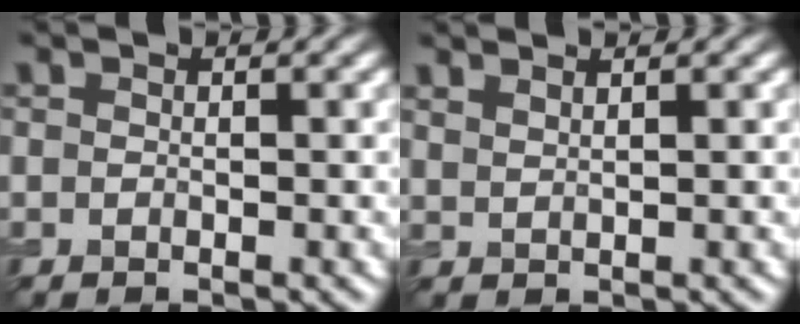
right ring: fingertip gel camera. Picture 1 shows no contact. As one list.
[{"total": 1.9, "force": [1.5, 0.6, 0.9], "torque": [-0.001, 0.001, 0.013]}]